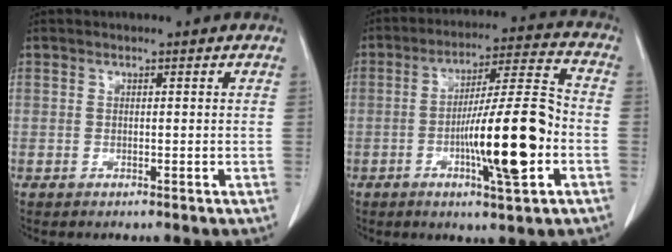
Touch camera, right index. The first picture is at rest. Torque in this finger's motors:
{"motor_torque": [1.30, -0.84, 0.42, 0.17]}